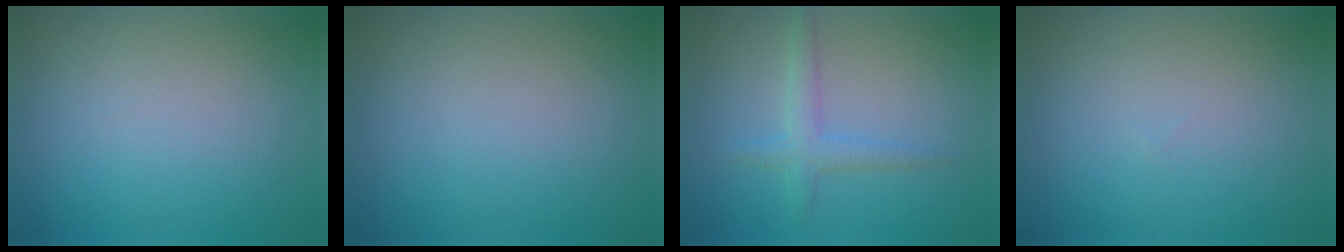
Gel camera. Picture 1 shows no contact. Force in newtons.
{"total": 0.0}
{"total": 2.2, "press": 2.2, "slide": 0.0}
{"total": 0.0}